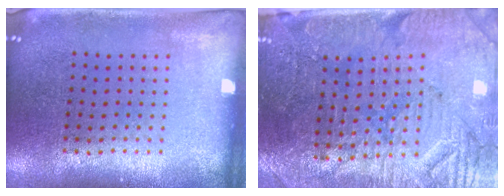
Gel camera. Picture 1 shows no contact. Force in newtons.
{"total": 3.7, "press": 3.5, "slide": 1.4}